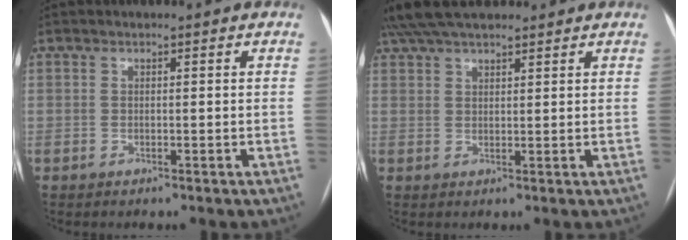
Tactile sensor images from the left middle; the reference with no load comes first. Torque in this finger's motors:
{"motor_torque": [0.90, -1.01, 0.23, 0.04]}